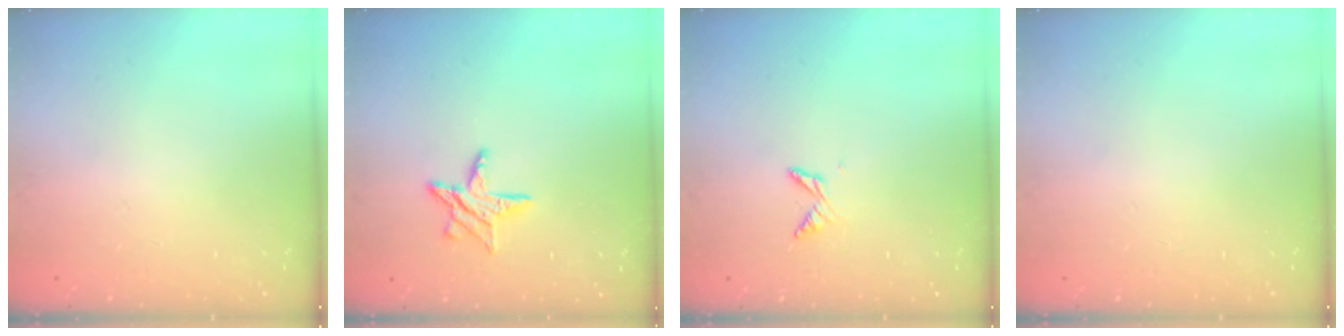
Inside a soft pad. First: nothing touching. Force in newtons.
{"total": 8.6, "press": 8.6, "slide": 0.5}
{"total": 5.3, "press": 5.2, "slide": 0.6}
{"total": 0.0}